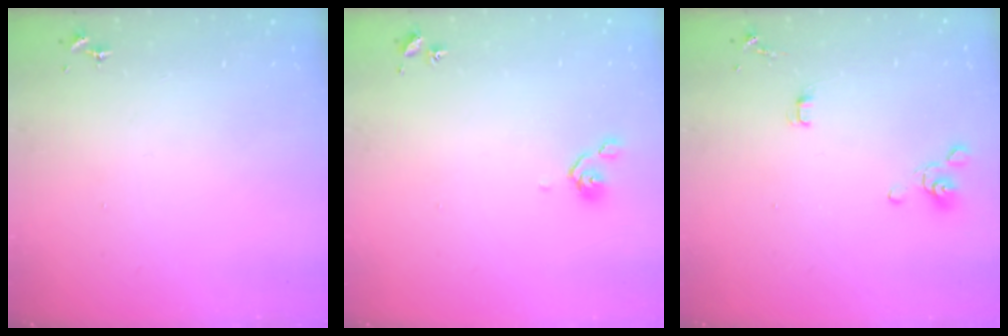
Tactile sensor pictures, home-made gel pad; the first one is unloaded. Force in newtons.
{"total": 5.0, "press": 4.9, "slide": 1.2}
{"total": 4.7, "press": 4.2, "slide": 2.2}